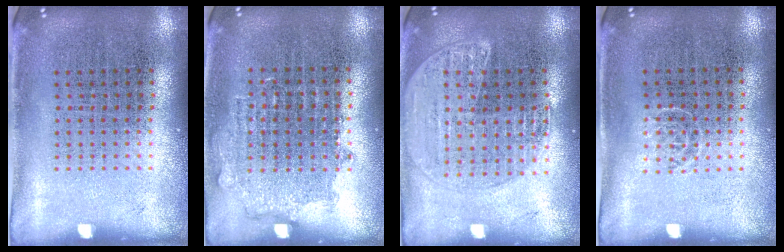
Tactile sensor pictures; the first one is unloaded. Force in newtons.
{"total": 0.8, "press": 0.7, "slide": 0.4}
{"total": 1.6, "press": 1.6, "slide": 0.5}
{"total": 0.6, "press": 0.4, "slide": 0.5}